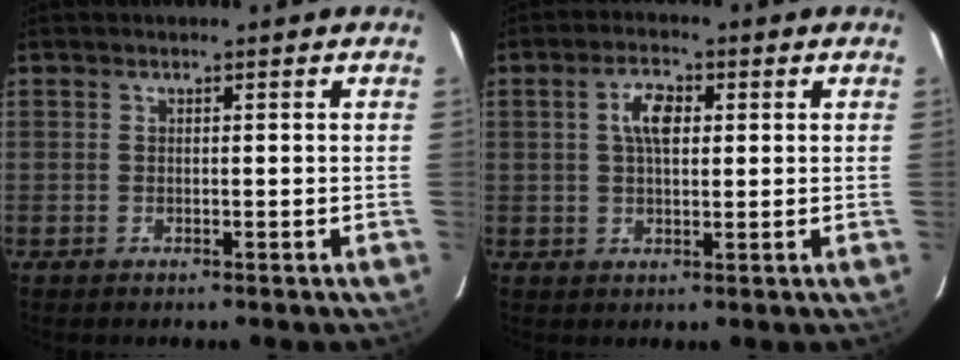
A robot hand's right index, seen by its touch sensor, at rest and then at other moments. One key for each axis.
{"total": 5.1, "fx": 1.2, "fy": 2.6, "fz": 4.2, "tx": -0.077, "ty": 0.013, "tz": 0.022}